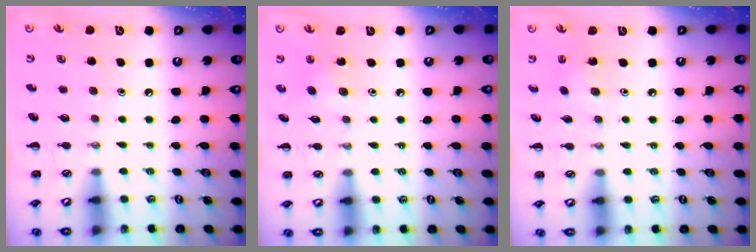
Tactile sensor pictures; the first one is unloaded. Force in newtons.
{"total": 2.8, "press": 2.7, "slide": 0.9}
{"total": 1.8, "press": 1.7, "slide": 0.7}